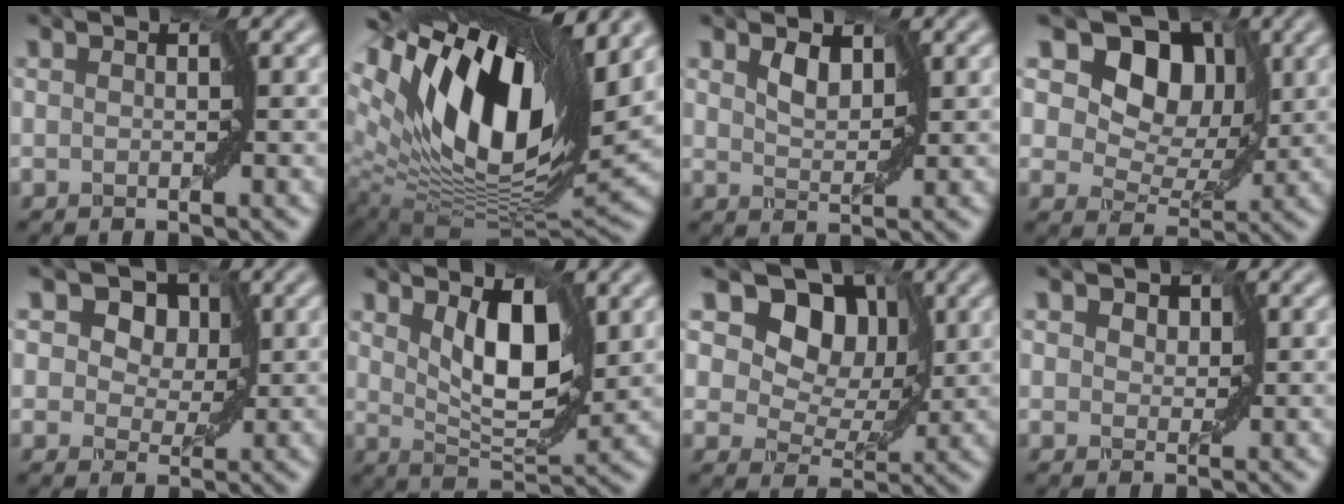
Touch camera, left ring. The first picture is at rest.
{"total": 15.8, "force": [7.1, 6.9, 12.3], "torque": [-0.220, 0.016, 0.121]}
{"total": 1.8, "force": [1.4, 0.9, 0.8], "torque": [-0.023, -0.003, 0.027]}
{"total": 13.6, "force": [7.3, 8.7, 7.5], "torque": [-0.103, 0.040, 0.106]}
{"total": 10.8, "force": [5.1, 7.4, 5.9], "torque": [-0.045, 0.046, 0.035]}
{"total": 5.3, "force": [1.9, 2.2, 4.4], "torque": [-0.076, -0.008, 0.040]}
{"total": 12.5, "force": [7.0, 7.9, 6.7], "torque": [-0.093, 0.029, 0.099]}
{"total": 2.9, "force": [1.5, 2.1, 1.3], "torque": [-0.012, 0.010, 0.003]}